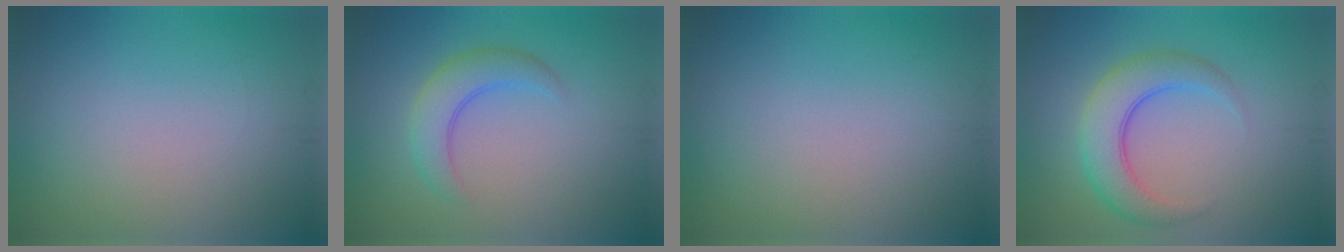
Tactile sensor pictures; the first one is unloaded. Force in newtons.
{"total": 3.5, "press": 3.5, "slide": 0.1}
{"total": 0.0}
{"total": 5.0, "press": 5.0, "slide": 0.2}